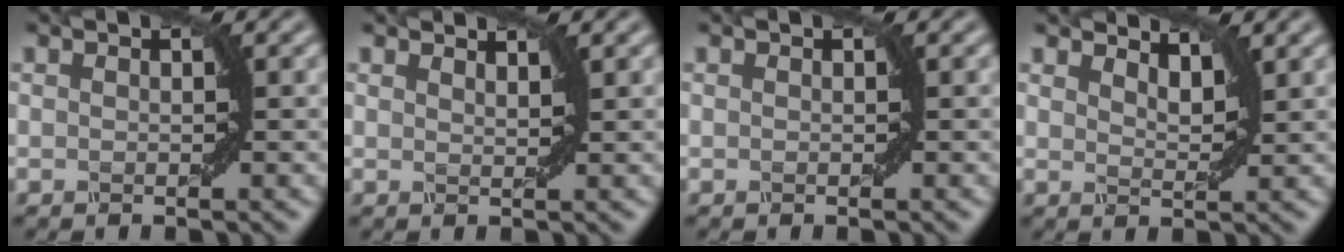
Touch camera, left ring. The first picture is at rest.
{"total": 1.5, "force": [1.4, 0.2, 0.2], "torque": [0.005, -0.003, 0.017]}
{"total": 0.0}
{"total": 2.5, "force": [2.4, 0.3, 0.5], "torque": [-0.012, -0.002, 0.035]}